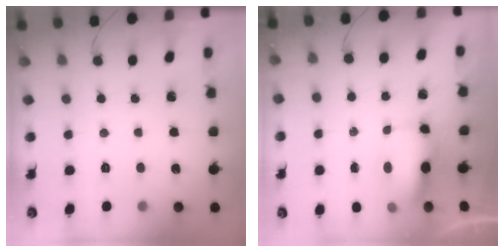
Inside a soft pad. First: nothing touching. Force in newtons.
{"total": 10.3, "press": 8.6, "slide": 5.7}